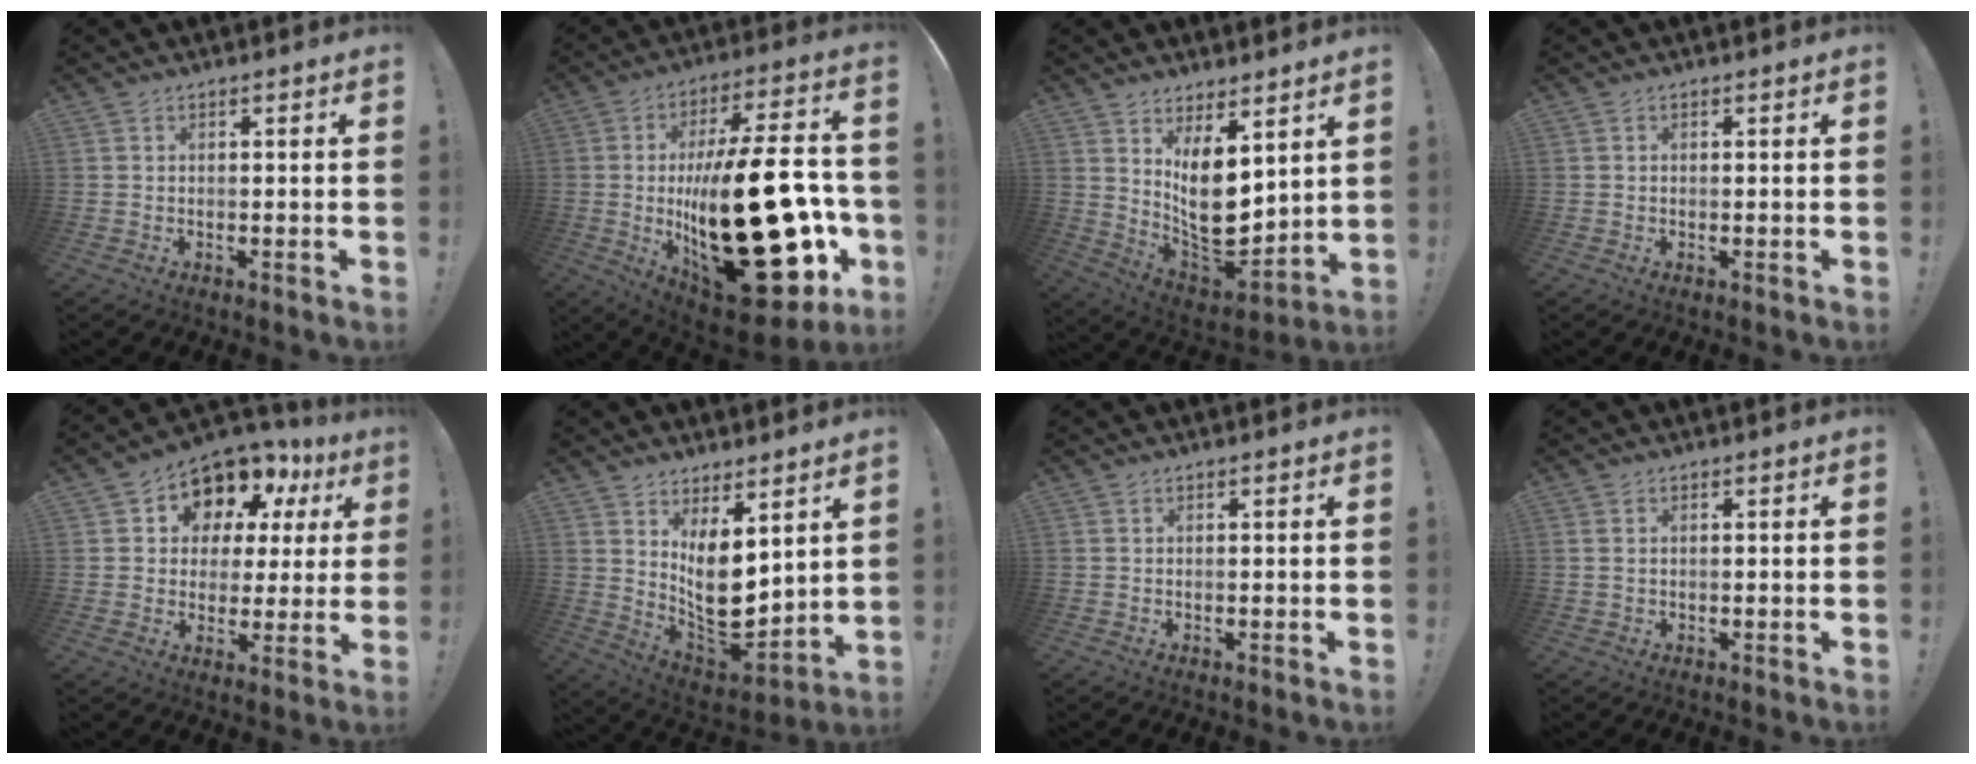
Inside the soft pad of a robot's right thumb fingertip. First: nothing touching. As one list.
[{"total": 37.7, "force": [-5.3, 15.6, 33.9], "torque": [-0.562, 0.017, -0.053]}, {"total": 14.1, "force": [3.9, 8.0, 10.9], "torque": [-0.172, -0.054, 0.082]}, {"total": 0.0}, {"total": 10.4, "force": [6.7, 7.2, 3.4], "torque": [-0.051, -0.060, 0.126]}, {"total": 12.6, "force": [3.2, 7.1, 9.9], "torque": [-0.151, -0.055, 0.068]}, {"total": 0.0}, {"total": 1.0, "force": [0.4, 0.5, 0.8], "torque": [-0.021, 0.004, 0.008]}]